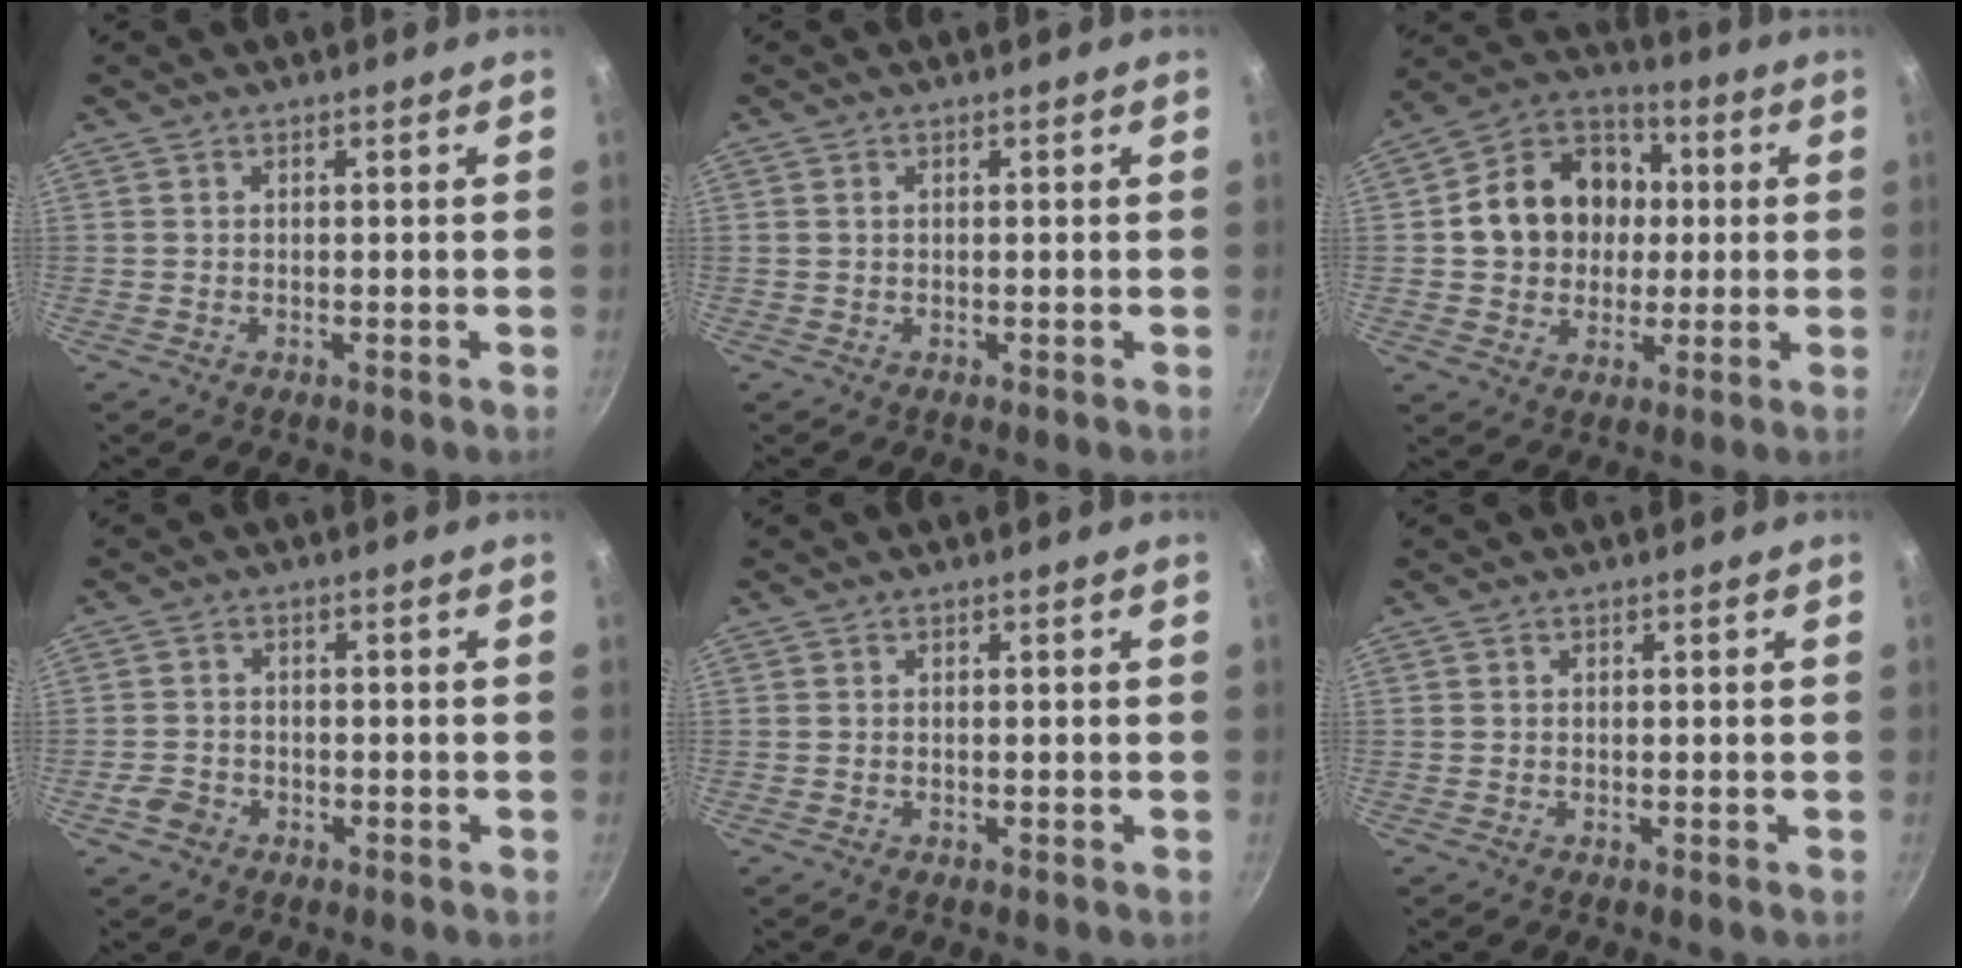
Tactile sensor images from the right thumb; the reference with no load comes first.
{"total": 0.6, "force": [0.1, 0.4, 0.4], "torque": [-0.007, 0.002, 0.002]}
{"total": 16.2, "force": [1.5, 13.5, 8.8], "torque": [-0.114, 0.028, 0.015]}
{"total": 3.4, "force": [-1.8, 2.6, 1.3], "torque": [-0.025, 0.021, -0.033]}
{"total": 0.0}
{"total": 0.0}